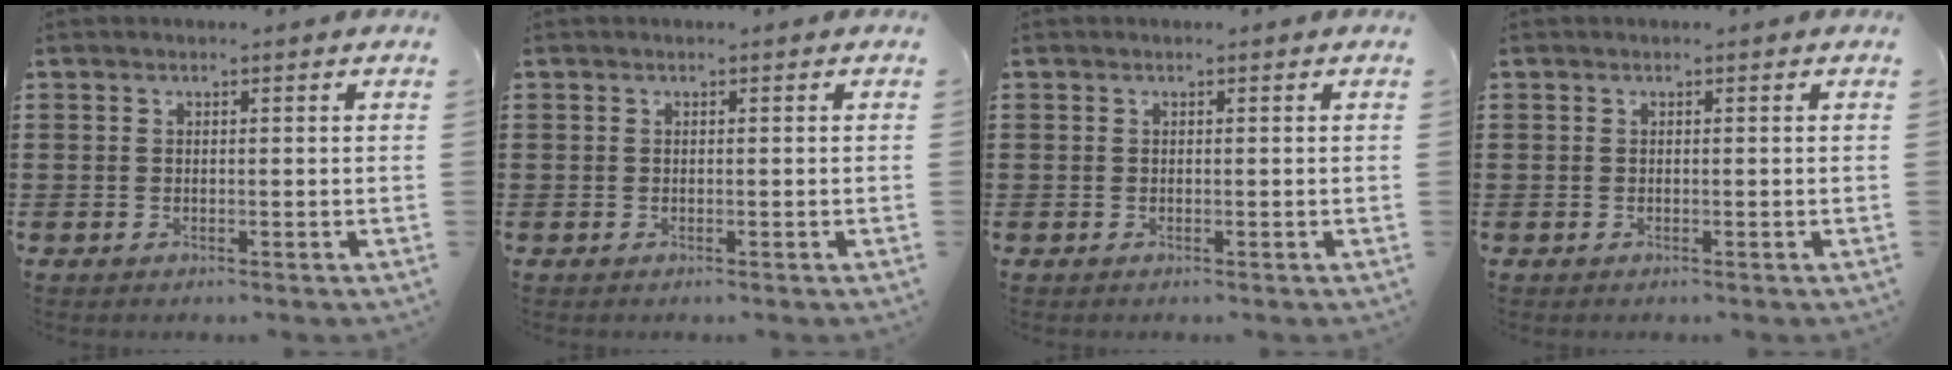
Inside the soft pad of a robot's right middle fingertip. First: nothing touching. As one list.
[{"total": 0.0}, {"total": 0.0}, {"total": 0.0}]